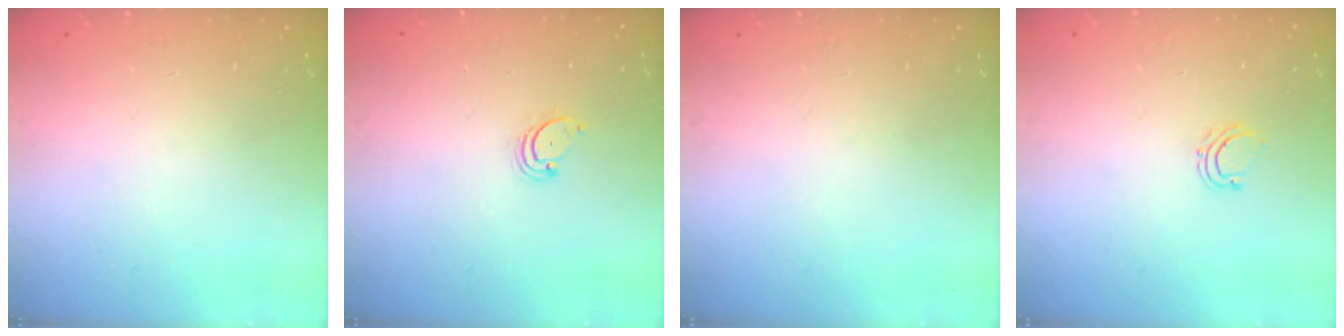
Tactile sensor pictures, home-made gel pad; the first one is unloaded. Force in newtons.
{"total": 2.6, "press": 2.5, "slide": 0.3}
{"total": 0.0}
{"total": 5.3, "press": 5.2, "slide": 0.6}